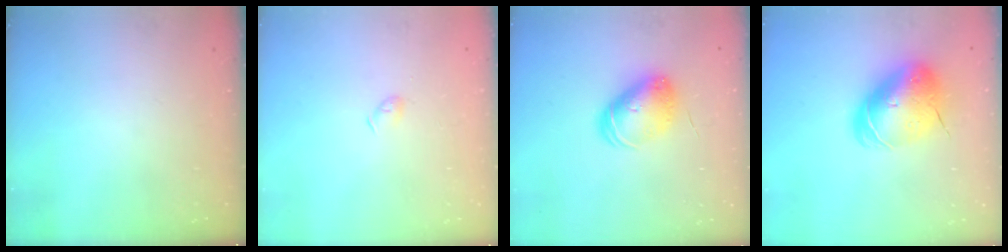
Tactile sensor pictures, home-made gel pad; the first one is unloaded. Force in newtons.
{"total": 2.9, "press": 2.9, "slide": 0.6}
{"total": 9.4, "press": 9.4, "slide": 0.5}
{"total": 12.1, "press": 11.9, "slide": 2.2}